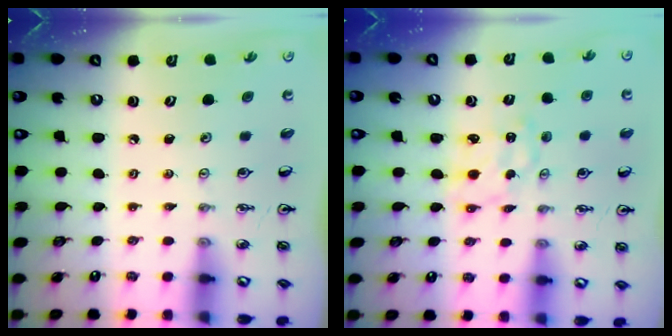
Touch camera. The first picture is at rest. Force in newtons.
{"total": 1.7, "press": 1.7, "slide": 0.1}